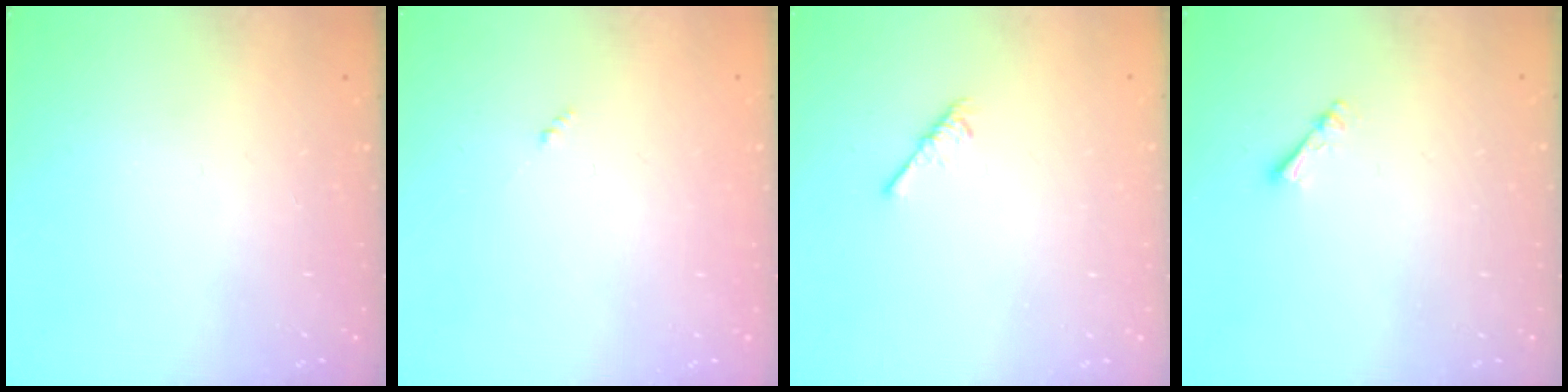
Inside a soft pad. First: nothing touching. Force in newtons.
{"total": 0.0}
{"total": 2.2, "press": 2.1, "slide": 0.5}
{"total": 2.5, "press": 2.5, "slide": 0.4}